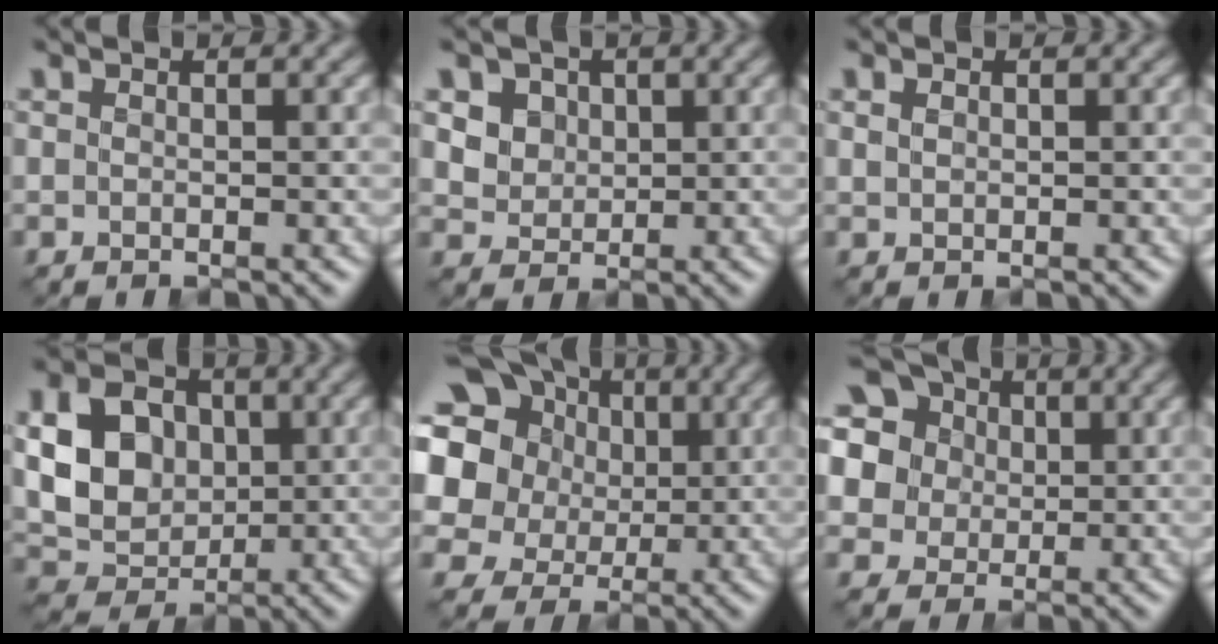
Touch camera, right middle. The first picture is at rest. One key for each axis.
{"total": 4.5, "fx": 1.8, "fy": 3.8, "fz": 1.7, "tx": -0.046, "ty": -0.005, "tz": 0.037}
{"total": 0.6, "fx": 0.2, "fy": 0.5, "fz": 0.3, "tx": -0.009, "ty": -0.003, "tz": 0.009}
{"total": 7.9, "fx": 0.7, "fy": 6.2, "fz": 4.9, "tx": -0.100, "ty": 0.002, "tz": 0.000}
{"total": 16.6, "fx": 4.8, "fy": 14.1, "fz": 7.3, "tx": -0.193, "ty": 0.022, "tz": 0.075}
{"total": 15.3, "fx": 6.1, "fy": 12.6, "fz": 6.3, "tx": -0.182, "ty": 0.048, "tz": 0.093}